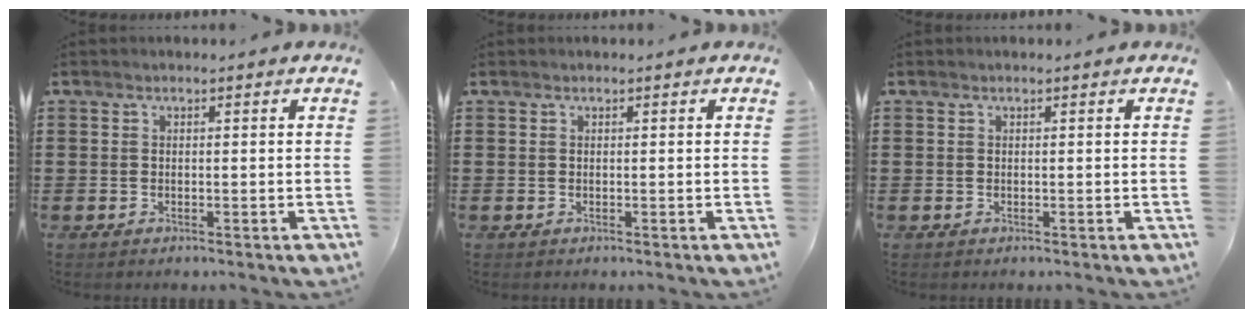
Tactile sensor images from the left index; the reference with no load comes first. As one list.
[{"total": 0.0}, {"total": 0.0}]